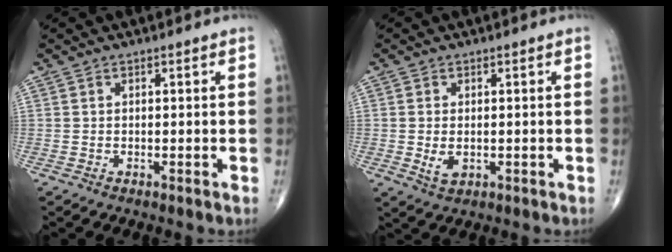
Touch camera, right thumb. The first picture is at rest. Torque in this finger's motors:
{"motor_torque": [-0.35, 0.13, 0.25, 0.42, 0.12]}